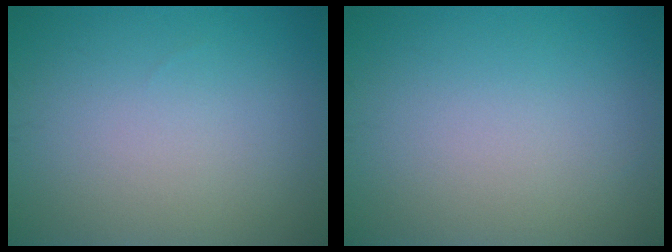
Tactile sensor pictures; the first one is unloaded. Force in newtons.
{"total": 0.0}